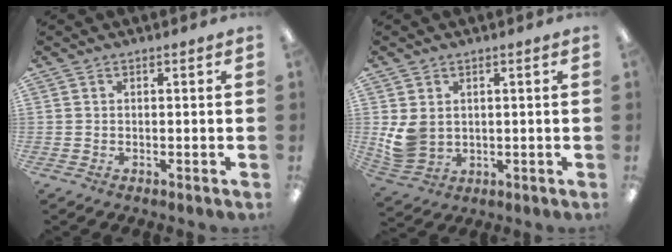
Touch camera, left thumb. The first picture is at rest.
{"total": 6.4, "force": [1.5, 5.0, 3.6], "torque": [-0.082, -0.003, 0.031]}